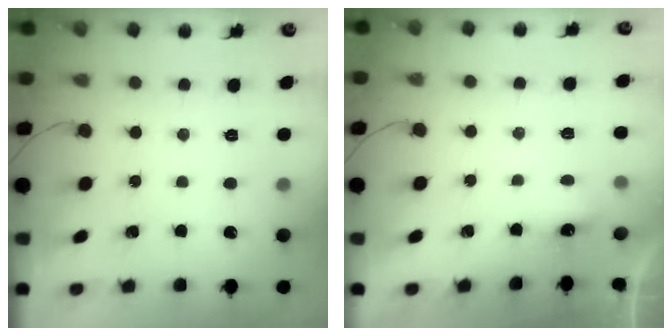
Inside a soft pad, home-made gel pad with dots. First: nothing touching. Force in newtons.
{"total": 2.5, "press": 2.5, "slide": 0.6}